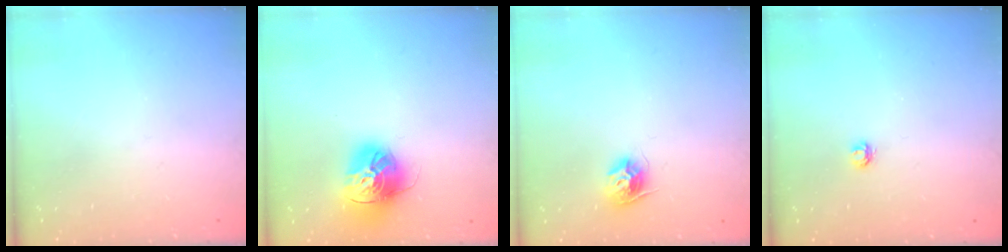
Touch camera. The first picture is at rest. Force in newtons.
{"total": 16.2, "press": 16.1, "slide": 1.8}
{"total": 9.3, "press": 9.3, "slide": 0.3}
{"total": 3.6, "press": 3.6, "slide": 0.3}